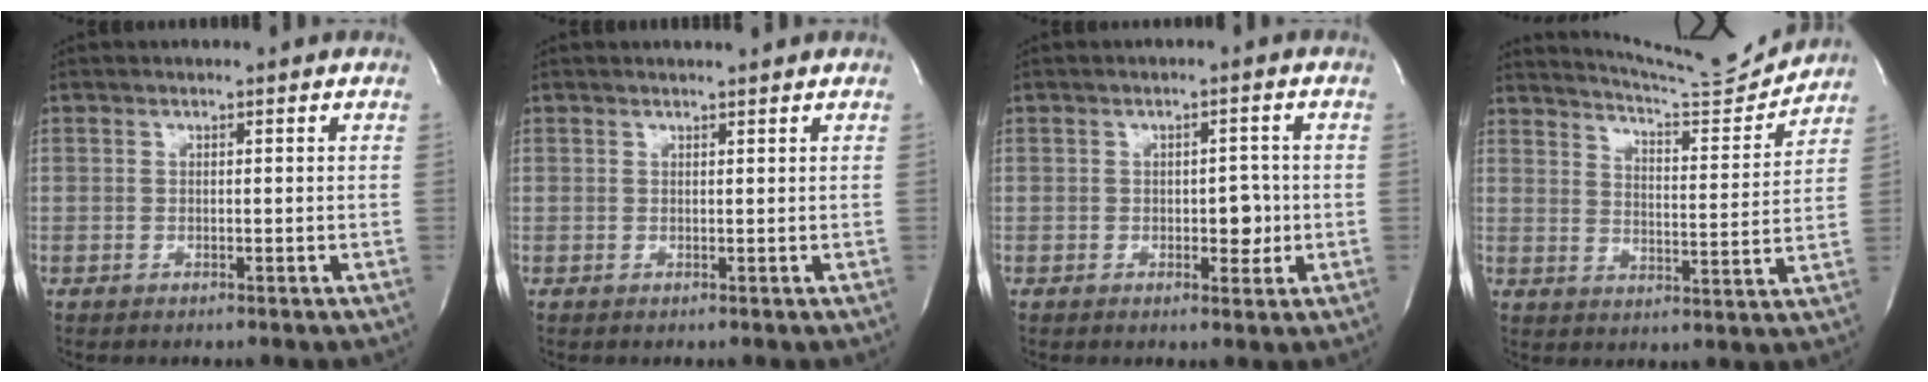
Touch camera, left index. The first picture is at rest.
{"total": 1.5, "force": [1.4, -0.2, 0.3], "torque": [-0.007, 0.001, 0.021]}
{"total": 3.2, "force": [-0.5, 1.7, 2.7], "torque": [-0.032, -0.001, -0.004]}
{"total": 12.1, "force": [11.9, -1.2, 1.3], "torque": [-0.028, -0.041, 0.172]}